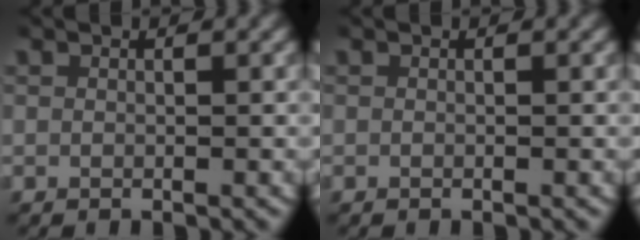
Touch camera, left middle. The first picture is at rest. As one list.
[{"total": 0.0}]